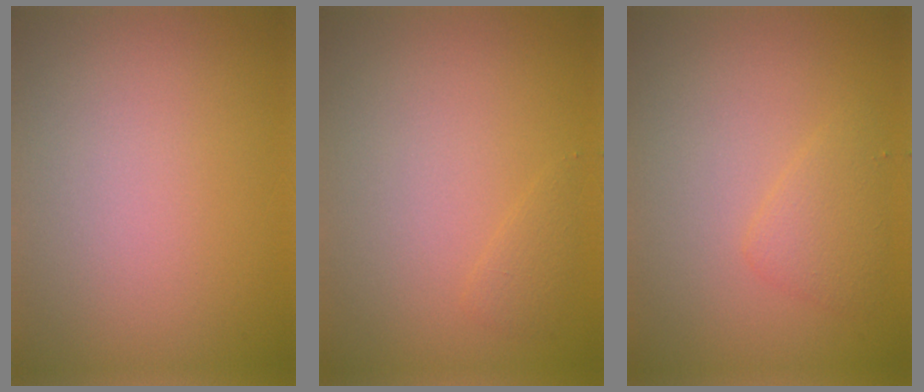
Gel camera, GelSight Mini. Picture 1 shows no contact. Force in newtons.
{"total": 0.9, "press": 0.9, "slide": 0.1}
{"total": 1.9, "press": 1.9, "slide": 0.0}